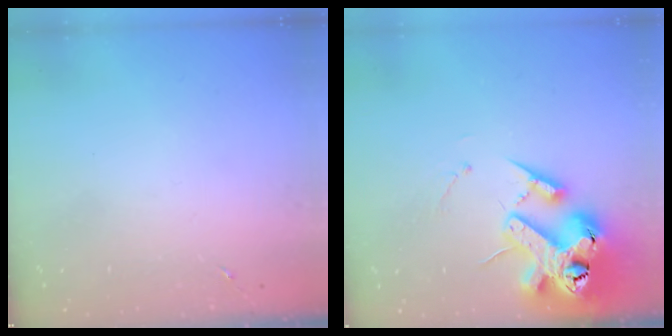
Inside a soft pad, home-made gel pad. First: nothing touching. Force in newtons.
{"total": 18.8, "press": 18.6, "slide": 2.9}